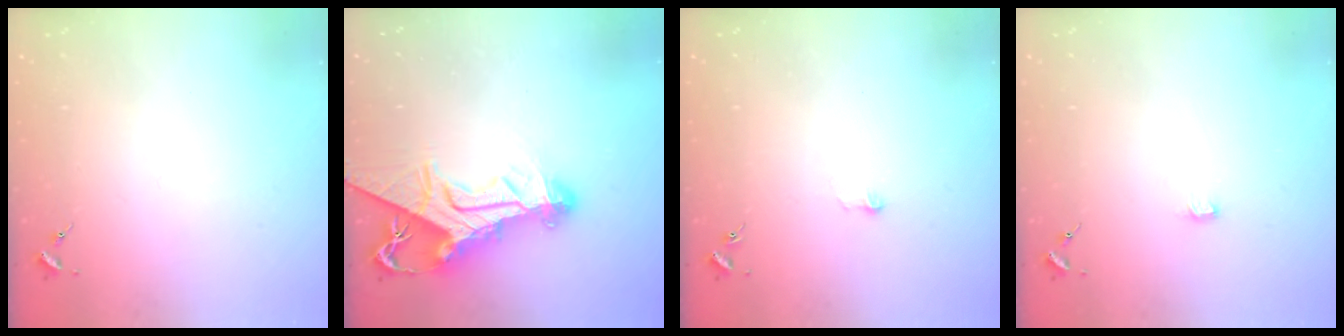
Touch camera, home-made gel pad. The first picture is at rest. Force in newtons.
{"total": 15.7, "press": 15.6, "slide": 1.6}
{"total": 3.5, "press": 3.5, "slide": 0.2}
{"total": 2.7, "press": 2.7, "slide": 0.3}